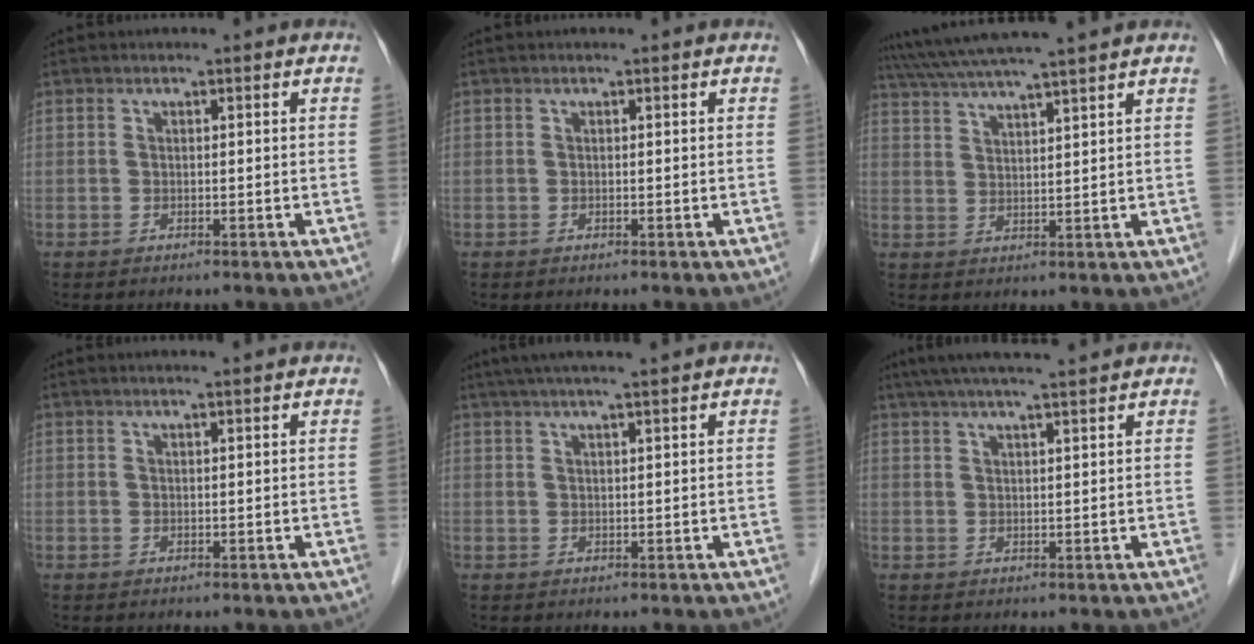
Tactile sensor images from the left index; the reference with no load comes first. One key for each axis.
{"total": 0.0}
{"total": 11.7, "fx": 10.2, "fy": -1.3, "fz": 5.5, "tx": -0.100, "ty": 0.026, "tz": 0.156}
{"total": 2.8, "fx": 2.4, "fy": -0.2, "fz": 1.5, "tx": -0.017, "ty": 0.017, "tz": 0.033}
{"total": 7.1, "fx": 5.8, "fy": -0.8, "fz": 4.0, "tx": -0.057, "ty": 0.027, "tz": 0.083}
{"total": 9.2, "fx": 7.8, "fy": -0.5, "fz": 4.8, "tx": -0.074, "ty": 0.028, "tz": 0.110}